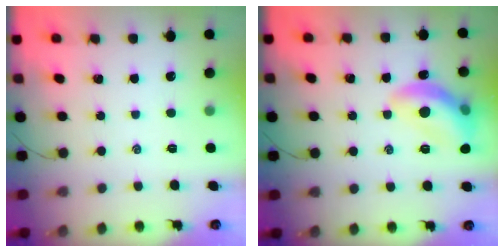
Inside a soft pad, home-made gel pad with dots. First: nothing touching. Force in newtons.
{"total": 13.6, "press": 13.6, "slide": 1.1}